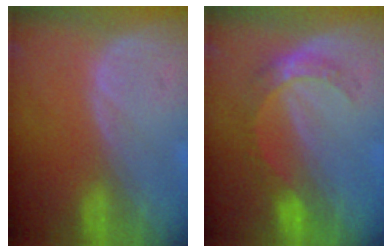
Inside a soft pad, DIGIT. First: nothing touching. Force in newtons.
{"total": 5.1, "press": 4.7, "slide": 2.1}